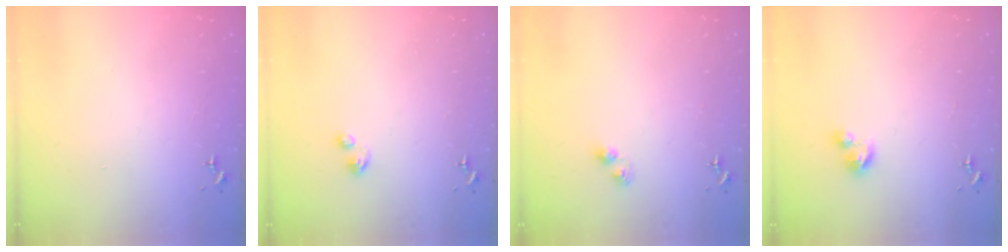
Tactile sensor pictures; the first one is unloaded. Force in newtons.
{"total": 4.4, "press": 4.4, "slide": 0.5}
{"total": 3.4, "press": 3.3, "slide": 0.4}
{"total": 3.9, "press": 3.9, "slide": 0.3}